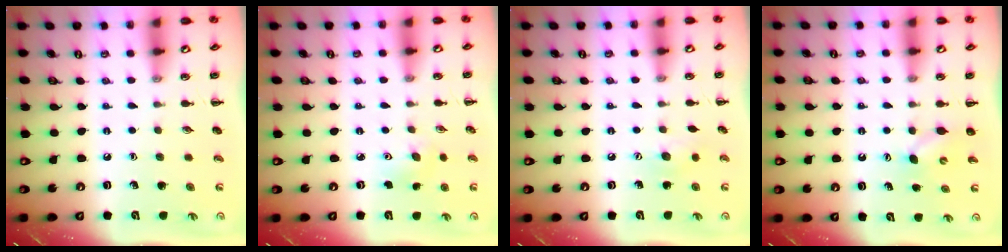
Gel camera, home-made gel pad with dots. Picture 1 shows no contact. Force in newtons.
{"total": 5.1, "press": 4.9, "slide": 1.3}
{"total": 6.9, "press": 6.7, "slide": 1.7}
{"total": 3.4, "press": 3.3, "slide": 0.9}